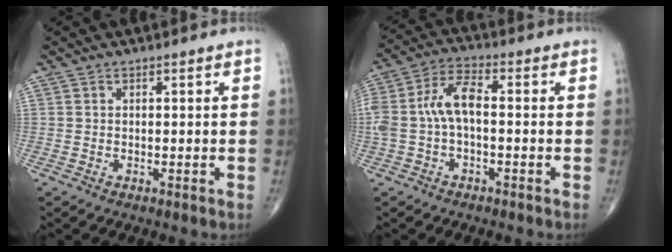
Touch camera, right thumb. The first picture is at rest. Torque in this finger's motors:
{"motor_torque": [0.30, 0.16, 0.75, -0.31, 0.31]}